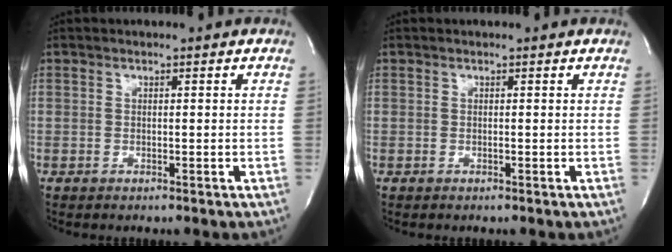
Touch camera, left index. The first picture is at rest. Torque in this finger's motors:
{"motor_torque": [0.14, -0.07, -0.02, 0.00]}